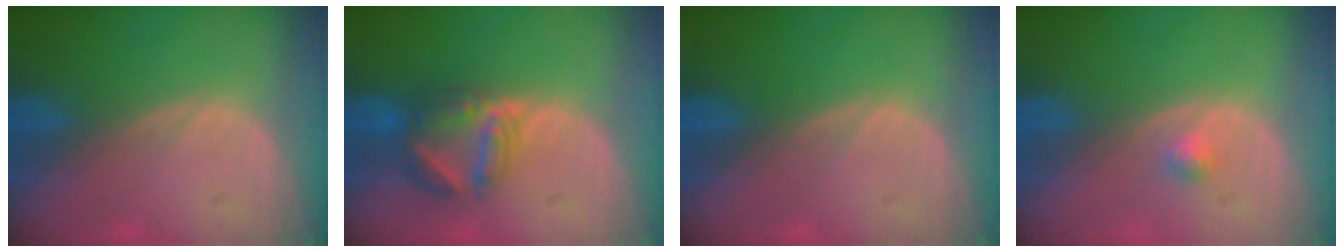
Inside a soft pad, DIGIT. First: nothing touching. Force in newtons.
{"total": 6.0, "press": 6.0, "slide": 0.3}
{"total": 0.0}
{"total": 1.3, "press": 1.1, "slide": 0.7}